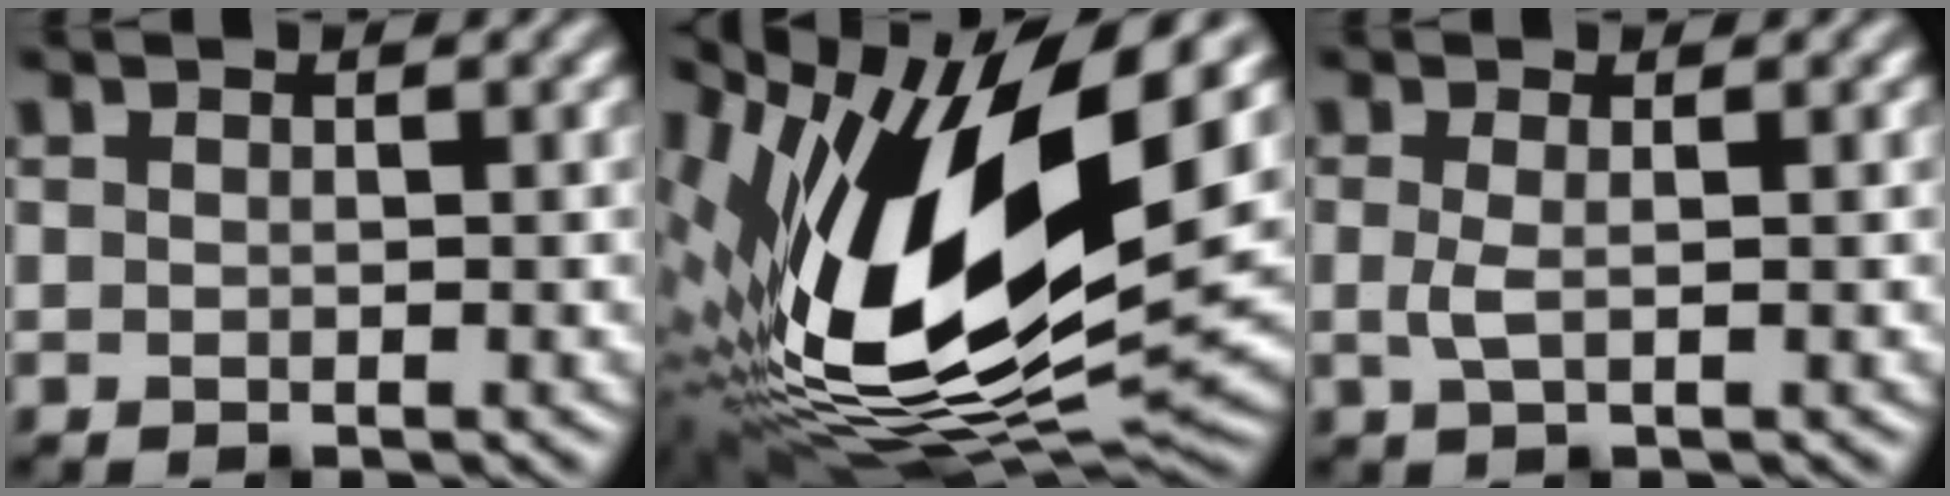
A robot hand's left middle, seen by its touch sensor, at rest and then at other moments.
{"total": 18.1, "force": [3.8, 7.8, 15.8], "torque": [-0.306, -0.011, 0.063]}
{"total": 1.4, "force": [0.0, 0.3, 1.4], "torque": [-0.030, -0.001, -0.001]}